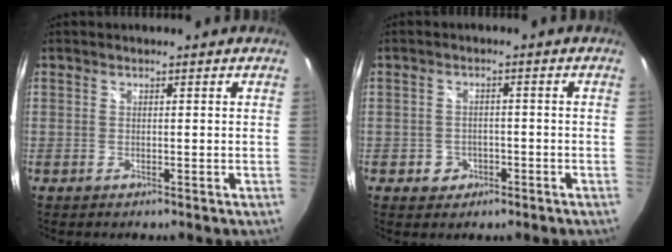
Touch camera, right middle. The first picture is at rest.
{"total": 3.6, "force": [-1.6, 3.1, 0.7], "torque": [-0.022, 0.004, -0.021]}